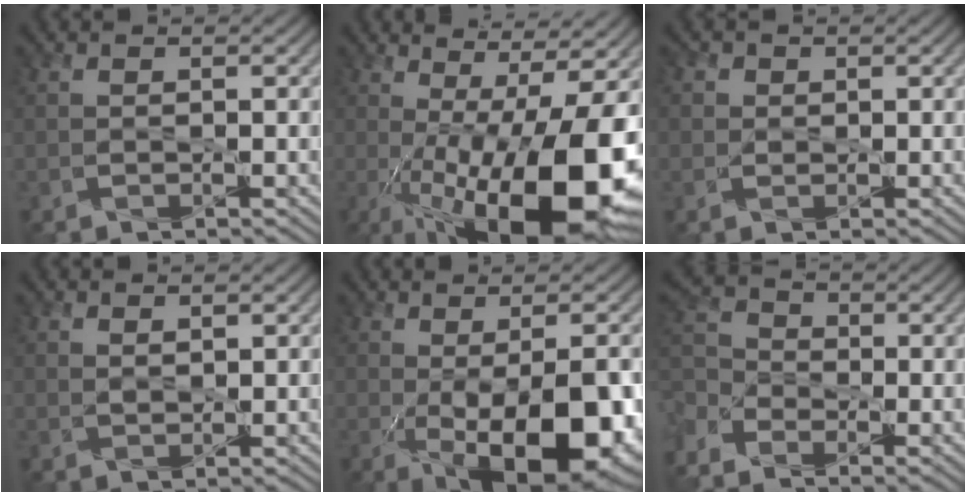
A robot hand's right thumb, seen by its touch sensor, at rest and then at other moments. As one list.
[{"total": 19.2, "force": [-4.1, 6.6, 17.5], "torque": [-0.258, -0.016, -0.057]}, {"total": 2.1, "force": [0.7, 1.9, 0.6], "torque": [-0.014, -0.005, 0.005]}, {"total": 1.1, "force": [0.8, 0.5, 0.6], "torque": [-0.017, -0.004, 0.019]}, {"total": 13.8, "force": [-3.7, 6.3, 11.7], "torque": [-0.175, -0.030, -0.038]}, {"total": 6.6, "force": [-3.9, 4.2, 3.3], "torque": [-0.095, -0.021, -0.079]}]